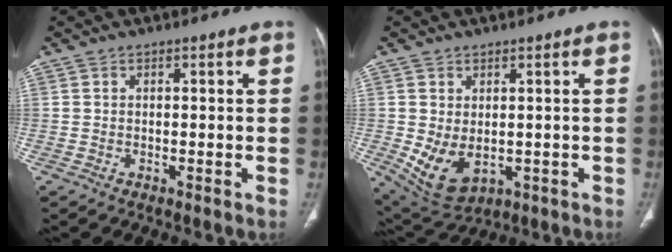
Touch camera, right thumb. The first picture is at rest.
{"total": 8.3, "force": [-1.0, 5.5, 6.1], "torque": [-0.104, -0.007, 0.010]}